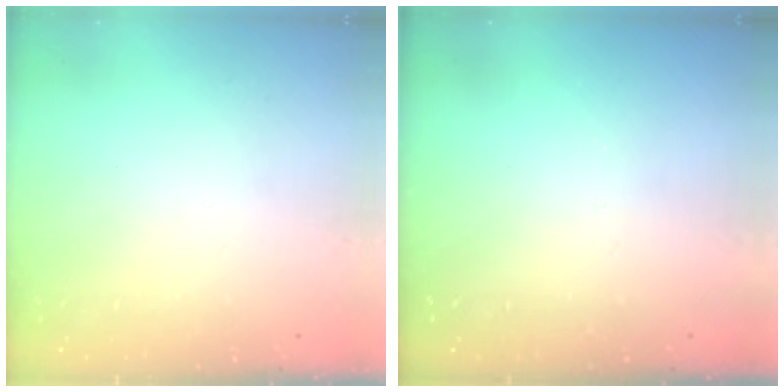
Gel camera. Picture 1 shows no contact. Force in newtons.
{"total": 0.0}